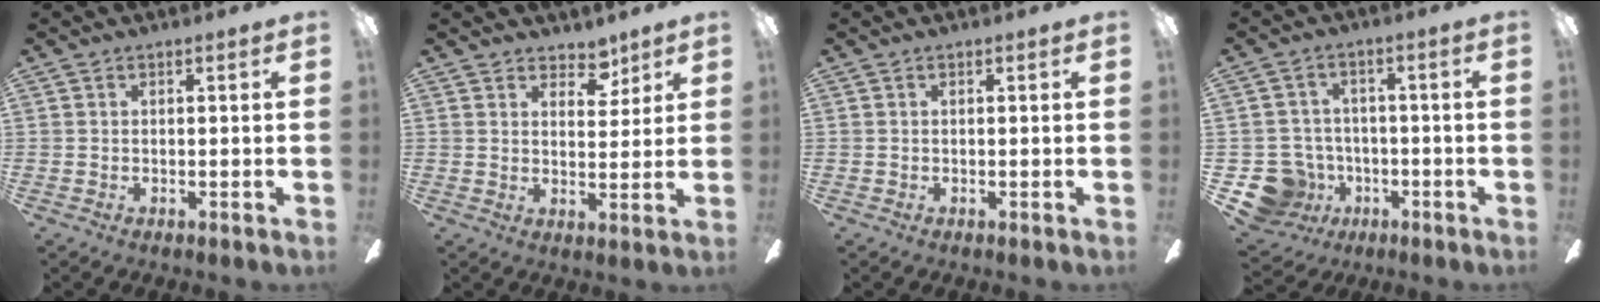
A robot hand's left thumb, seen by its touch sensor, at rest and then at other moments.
{"total": 5.6, "force": [4.5, 3.0, 1.6], "torque": [-0.004, -0.026, 0.077]}
{"total": 0.0}
{"total": 9.9, "force": [-3.7, 8.7, 2.8], "torque": [-0.095, 0.025, -0.060]}